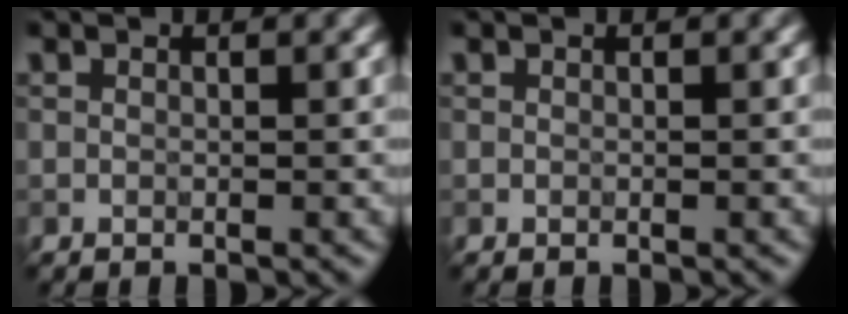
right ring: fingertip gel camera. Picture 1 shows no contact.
{"total": 0.0}